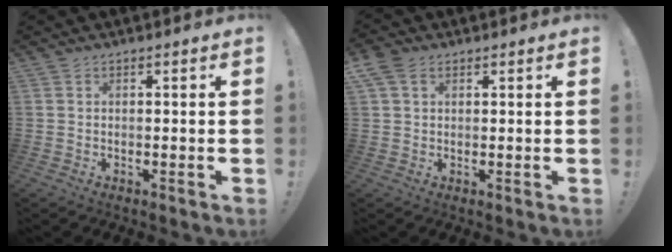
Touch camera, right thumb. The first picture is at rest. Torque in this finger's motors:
{"motor_torque": [0.23, 0.23, 0.45, 0.16, 0.34]}